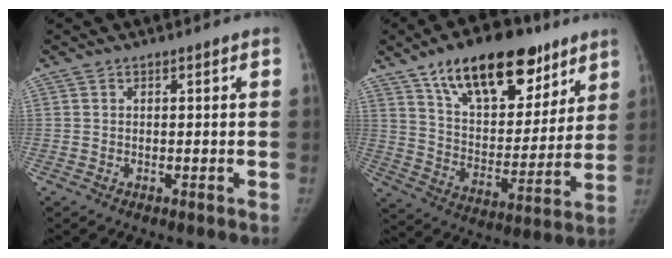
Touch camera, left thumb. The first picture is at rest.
{"total": 23.7, "force": [14.5, 11.6, 14.7], "torque": [-0.187, -0.043, 0.241]}